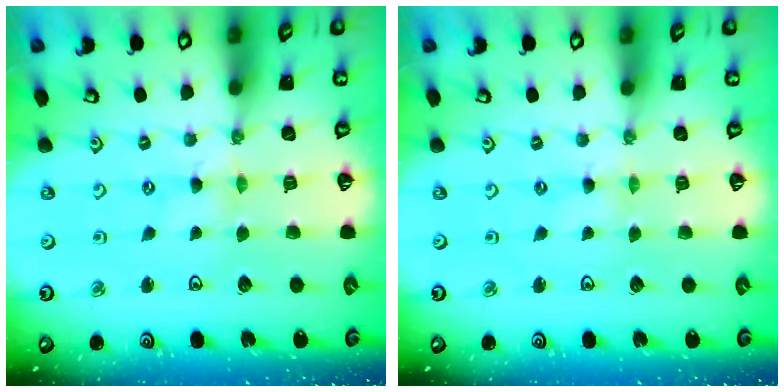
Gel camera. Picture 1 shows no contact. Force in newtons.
{"total": 0.0}